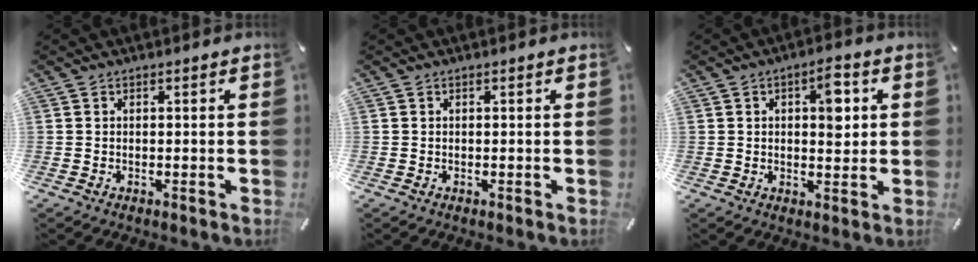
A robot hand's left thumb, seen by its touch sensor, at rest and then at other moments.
{"total": 0.0}
{"total": 7.2, "force": [1.7, 3.8, 5.9], "torque": [-0.069, -0.008, 0.021]}